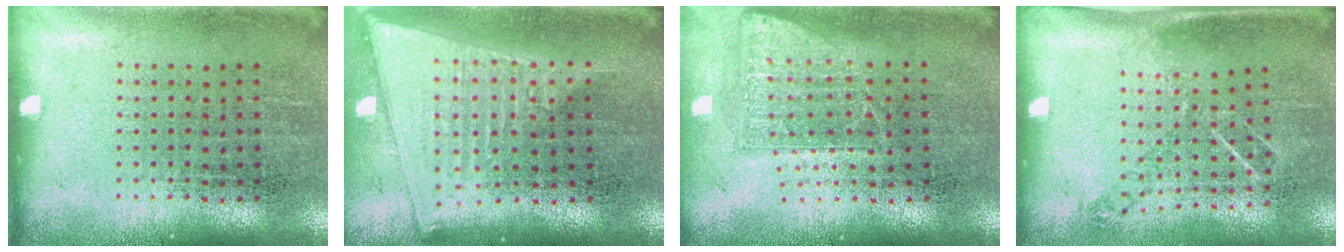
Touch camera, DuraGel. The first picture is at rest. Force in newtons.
{"total": 2.1, "press": 1.8, "slide": 1.1}
{"total": 1.7, "press": 1.3, "slide": 1.1}
{"total": 0.9, "press": 0.8, "slide": 0.5}